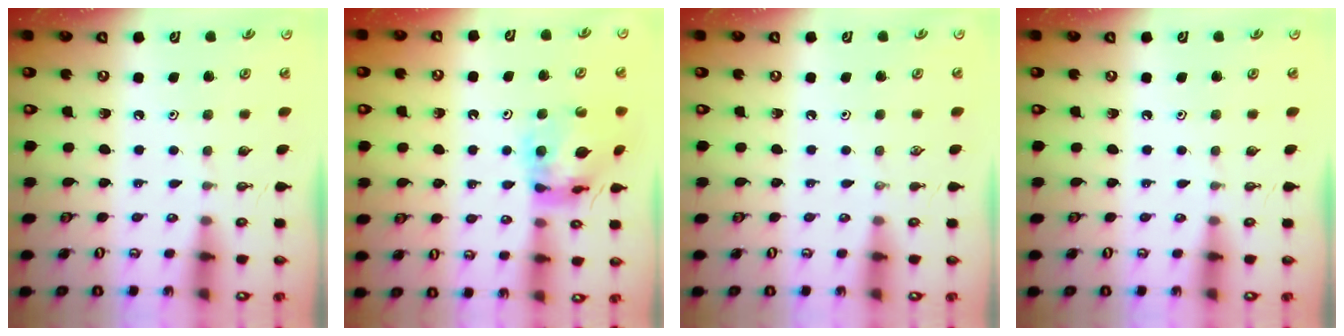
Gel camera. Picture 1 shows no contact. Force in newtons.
{"total": 11.7, "press": 11.6, "slide": 1.3}
{"total": 0.0}
{"total": 0.0}